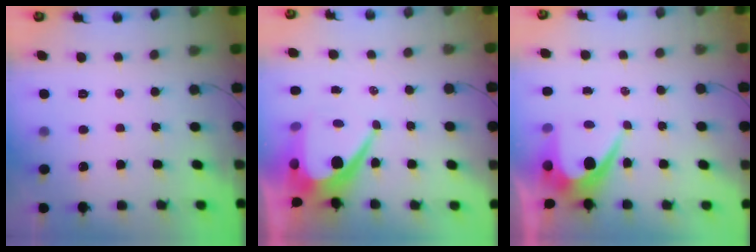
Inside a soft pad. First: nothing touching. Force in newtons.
{"total": 11.8, "press": 11.8, "slide": 0.9}
{"total": 6.2, "press": 6.2, "slide": 0.5}